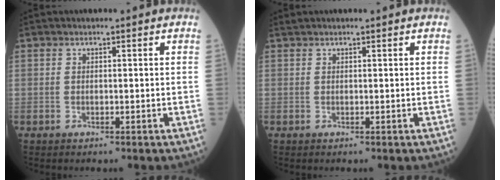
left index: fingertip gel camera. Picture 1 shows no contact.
{"total": 1.2, "force": [1.2, 0.0, 0.3], "torque": [-0.010, 0.017, 0.025]}